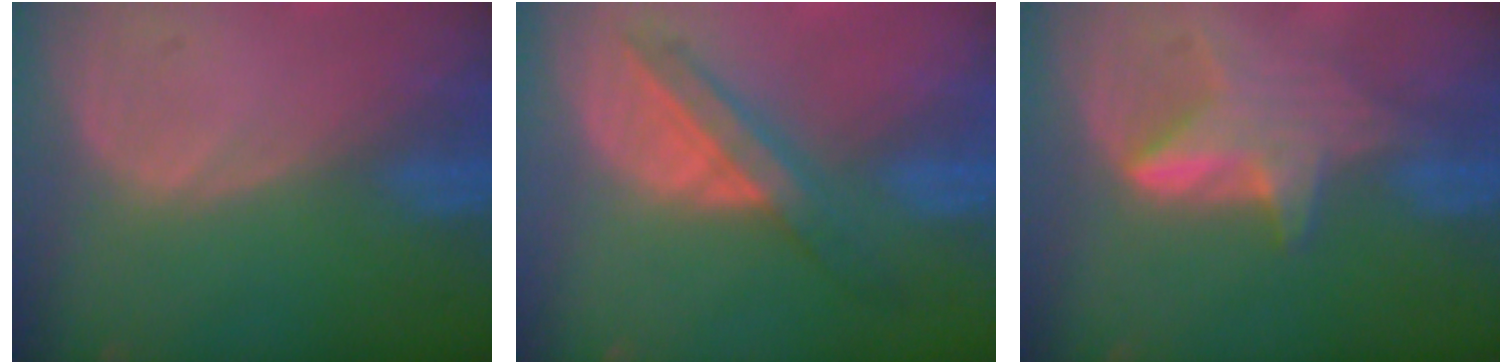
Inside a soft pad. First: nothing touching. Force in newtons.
{"total": 6.0, "press": 5.8, "slide": 1.3}
{"total": 6.1, "press": 5.7, "slide": 2.0}